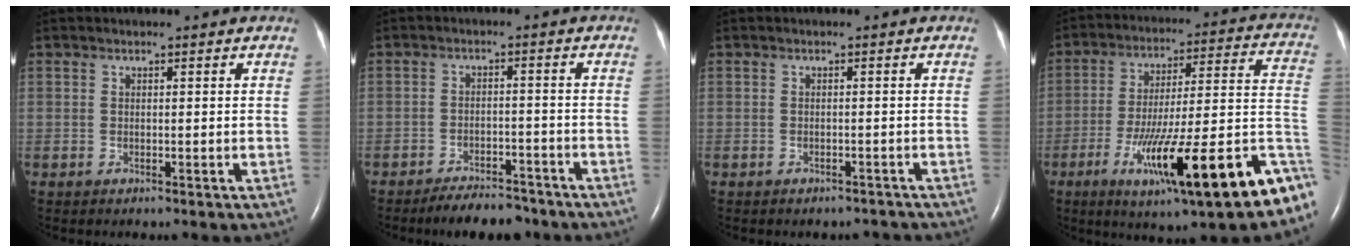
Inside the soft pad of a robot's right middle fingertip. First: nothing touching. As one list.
[{"total": 6.7, "force": [-5.9, 2.1, 2.4], "torque": [-0.035, -0.006, -0.093]}, {"total": 2.7, "force": [-2.4, 1.0, 0.3], "torque": [-0.003, 0.001, -0.030]}, {"total": 25.7, "force": [-12.7, 3.9, 22.0], "torque": [-0.228, 0.001, -0.192]}]